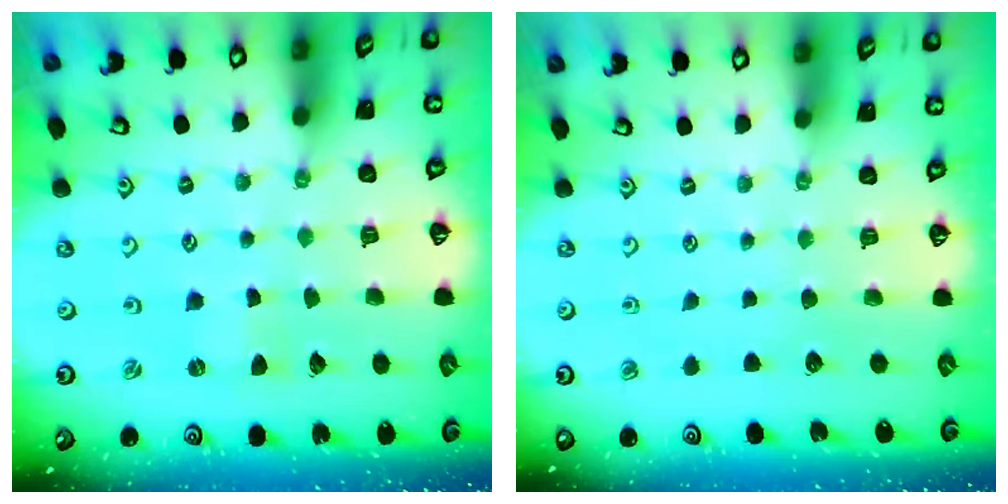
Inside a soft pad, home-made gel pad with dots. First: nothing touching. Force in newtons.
{"total": 0.0}